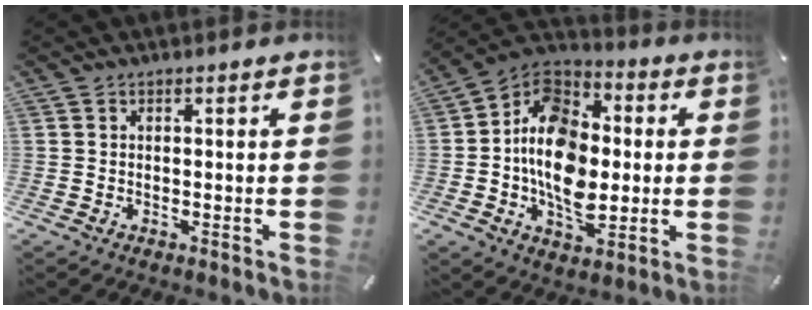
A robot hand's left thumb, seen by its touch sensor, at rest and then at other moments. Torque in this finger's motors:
{"motor_torque": [2.44, 2.57, 1.20, -0.79, 0.38]}